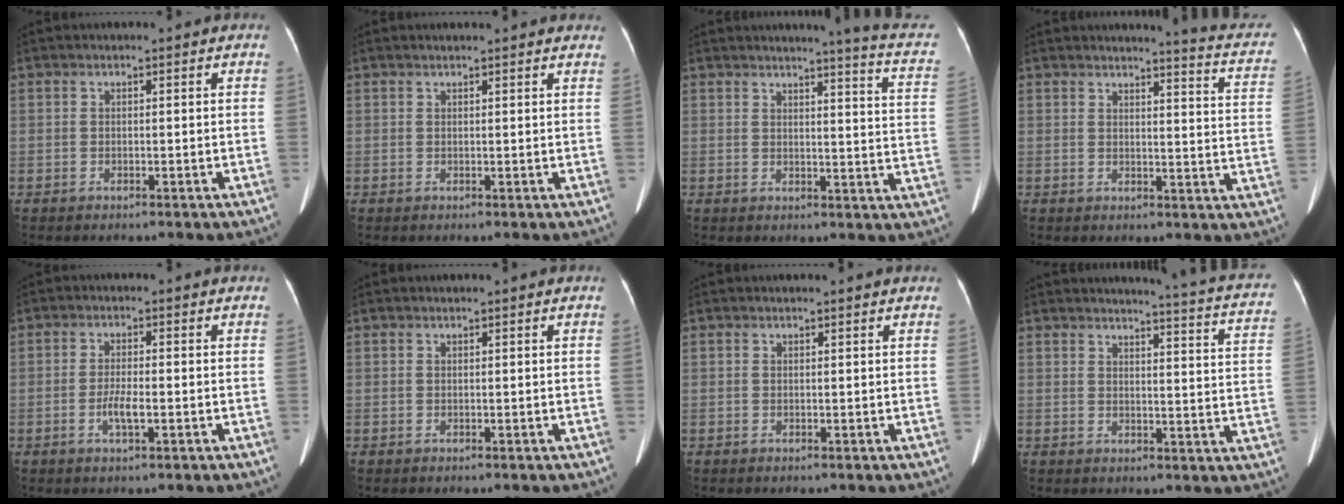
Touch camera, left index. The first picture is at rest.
{"total": 6.3, "force": [5.7, 0.8, 2.5], "torque": [-0.032, 0.022, 0.059]}
{"total": 10.9, "force": [9.0, -0.5, 6.2], "torque": [-0.078, -0.046, 0.075]}
{"total": 10.1, "force": [9.1, 0.4, 4.3], "torque": [-0.044, -0.048, 0.074]}
{"total": 3.0, "force": [-1.0, 0.5, 2.8], "torque": [-0.057, -0.001, -0.017]}
{"total": 0.0}
{"total": 1.3, "force": [1.2, -0.1, 0.4], "torque": [-0.014, 0.006, 0.014]}
{"total": 14.1, "force": [12.8, 0.1, 5.9], "torque": [-0.065, -0.071, 0.116]}